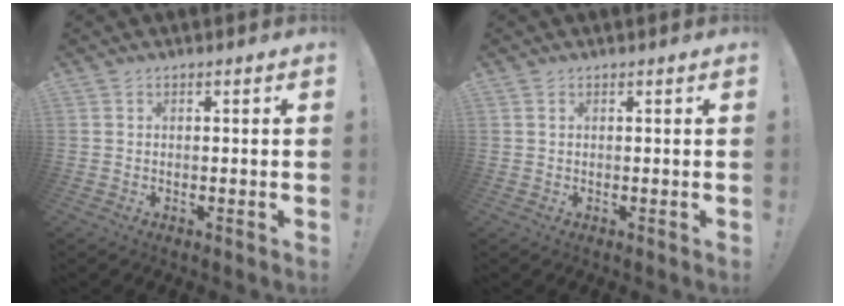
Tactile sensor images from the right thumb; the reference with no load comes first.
{"total": 0.7, "force": [0.4, 0.5, 0.2], "torque": [0.003, -0.002, 0.007]}